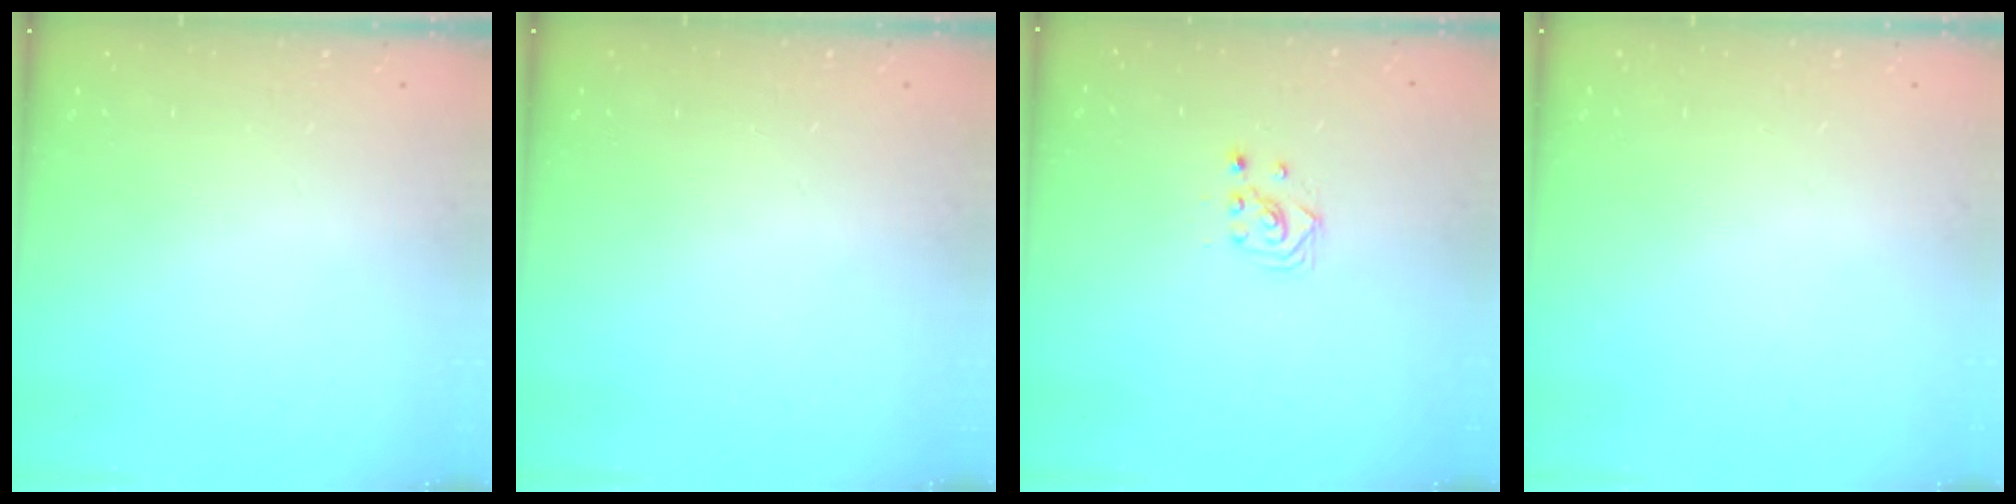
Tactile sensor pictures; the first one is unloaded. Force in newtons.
{"total": 0.0}
{"total": 3.0, "press": 3.0, "slide": 0.4}
{"total": 0.0}